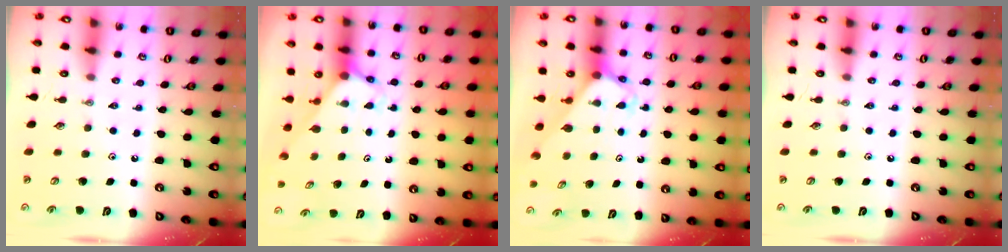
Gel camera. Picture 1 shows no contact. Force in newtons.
{"total": 2.7, "press": 2.7, "slide": 0.2}
{"total": 2.8, "press": 2.8, "slide": 0.2}
{"total": 0.0}